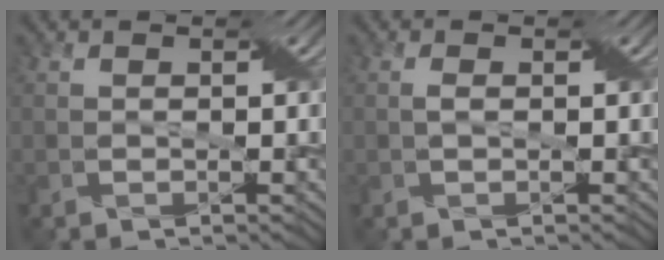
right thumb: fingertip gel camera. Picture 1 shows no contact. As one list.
[{"total": 0.7, "force": [0.1, 0.2, 0.7], "torque": [-0.018, 0.003, 0.002]}]